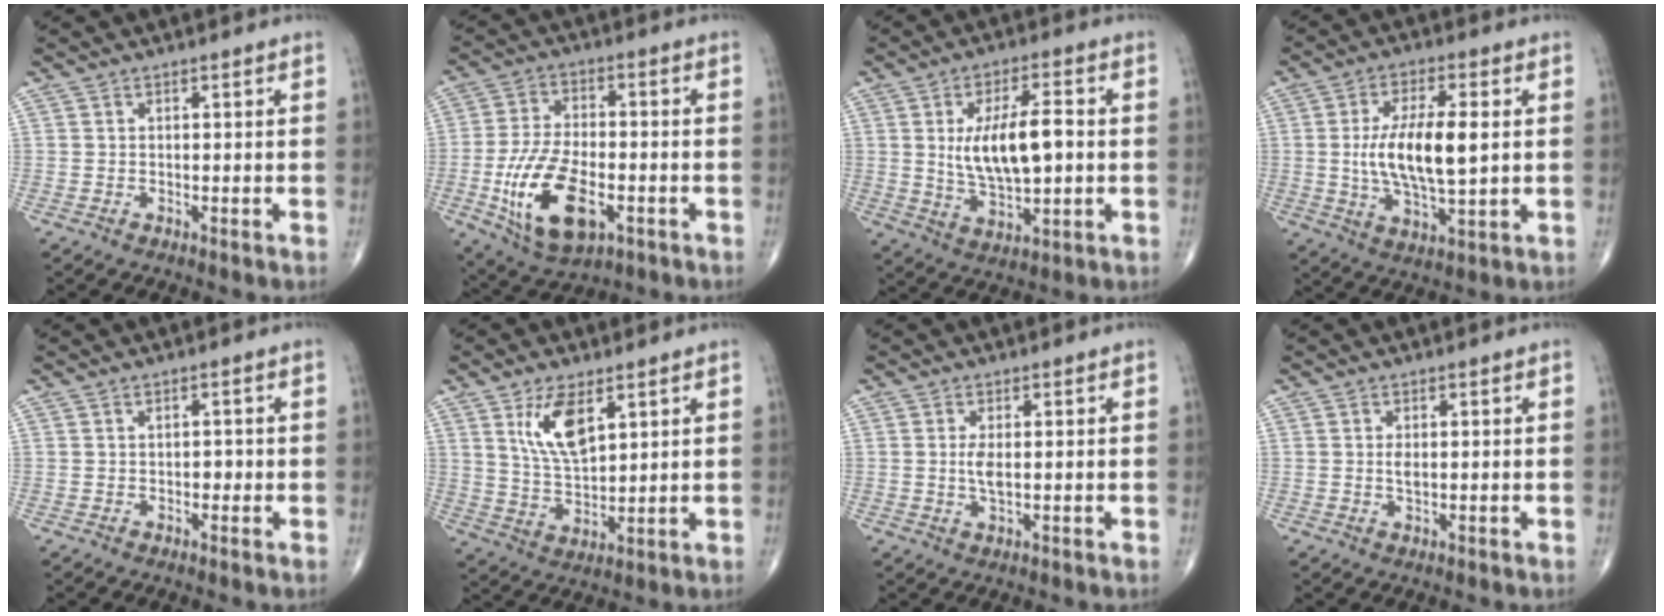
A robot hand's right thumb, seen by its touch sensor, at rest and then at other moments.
{"total": 16.0, "force": [-4.9, 8.2, 12.8], "torque": [-0.237, 0.008, -0.079]}
{"total": 12.8, "force": [0.8, 5.5, 11.6], "torque": [-0.193, 0.001, 0.021]}
{"total": 13.4, "force": [0.9, 5.0, 12.4], "torque": [-0.229, -0.008, 0.019]}
{"total": 1.2, "force": [-0.2, 0.9, 0.8], "torque": [-0.005, 0.003, -0.006]}
{"total": 9.5, "force": [4.4, 4.2, 7.3], "torque": [-0.124, -0.025, 0.092]}
{"total": 2.7, "force": [0.2, 1.0, 2.5], "torque": [-0.054, -0.006, 0.003]}
{"total": 1.6, "force": [0.1, 0.7, 1.4], "torque": [-0.025, -0.002, 0.002]}